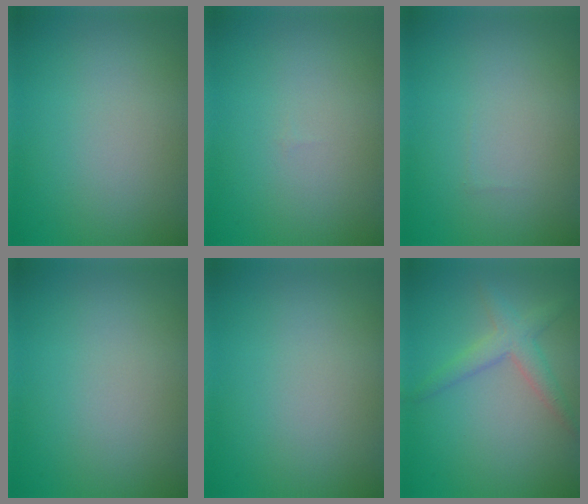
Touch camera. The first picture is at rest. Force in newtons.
{"total": 0.0}
{"total": 0.0}
{"total": 0.0}
{"total": 0.0}
{"total": 2.7, "press": 2.7, "slide": 0.1}